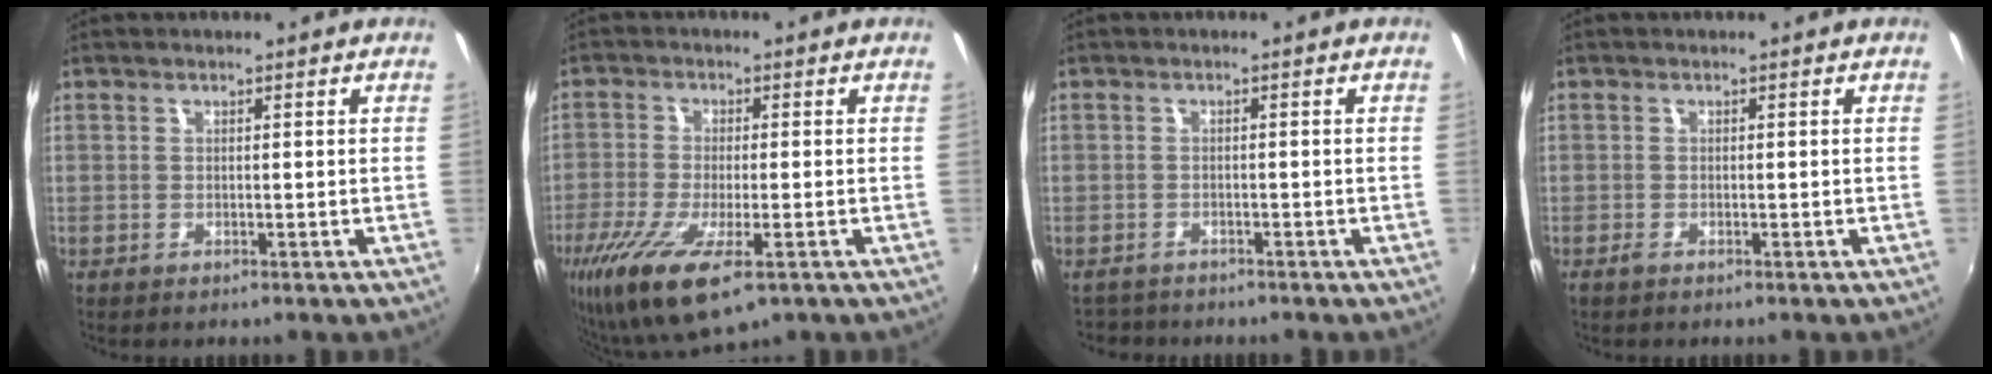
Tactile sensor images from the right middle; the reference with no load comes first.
{"total": 15.4, "force": [-7.9, 5.1, 12.2], "torque": [-0.259, -0.064, -0.135]}
{"total": 2.6, "force": [-2.5, 0.9, 0.1], "torque": [-0.012, -0.009, -0.044]}
{"total": 0.8, "force": [-0.6, 0.3, 0.4], "torque": [-0.007, -0.004, -0.013]}